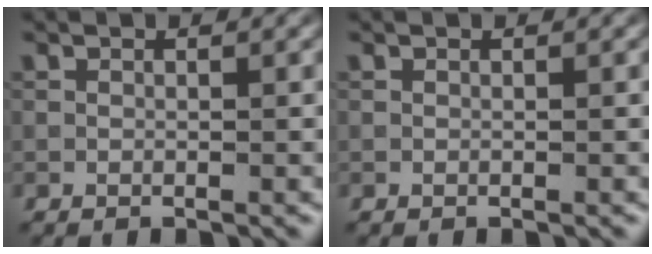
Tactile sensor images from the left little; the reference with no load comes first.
{"total": 0.0}